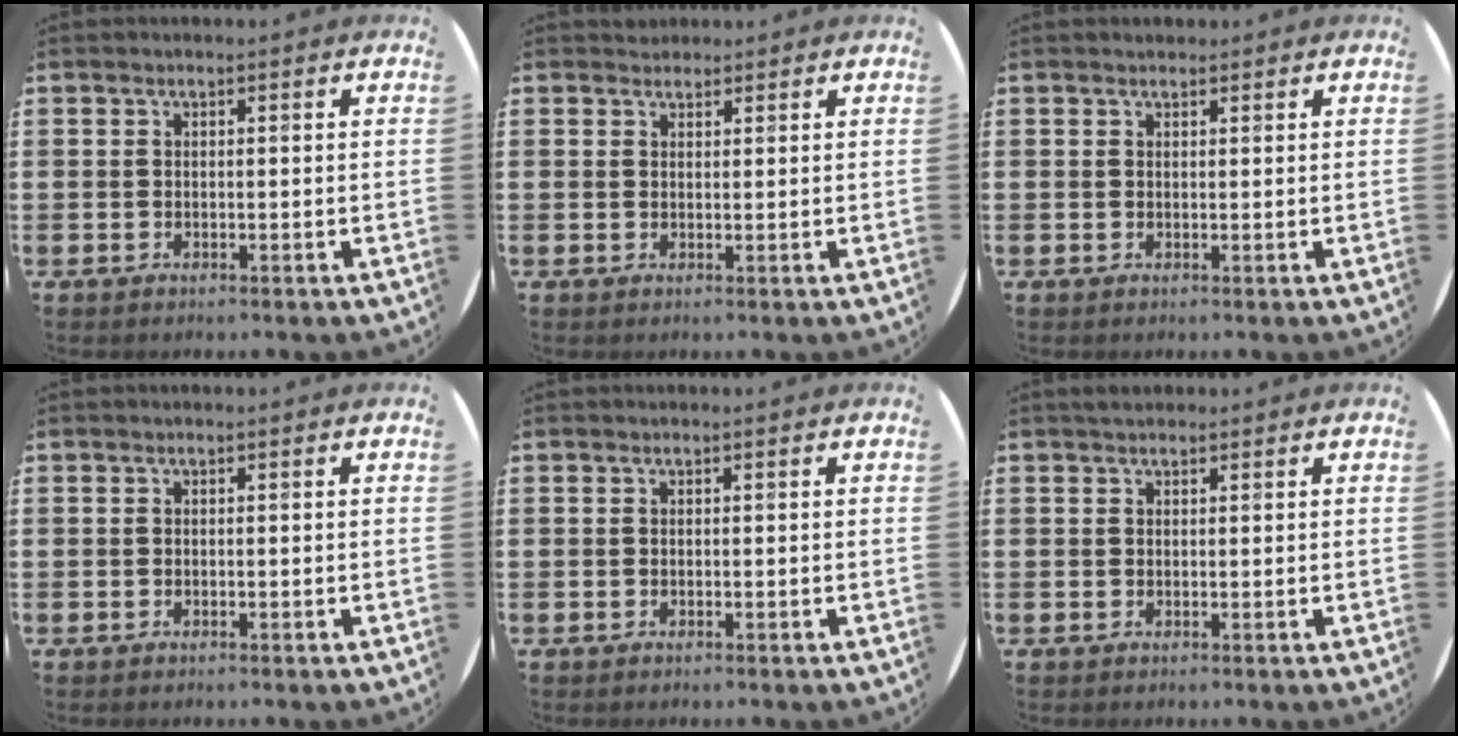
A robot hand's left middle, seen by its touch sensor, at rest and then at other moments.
{"total": 1.3, "force": [1.2, 0.4, -0.2], "torque": [0.003, 0.004, 0.024]}
{"total": 0.6, "force": [0.6, 0.2, -0.1], "torque": [0.002, 0.004, 0.011]}
{"total": 0.0}
{"total": 0.0}
{"total": 0.9, "force": [0.8, 0.3, 0.2], "torque": [-0.002, 0.004, 0.015]}